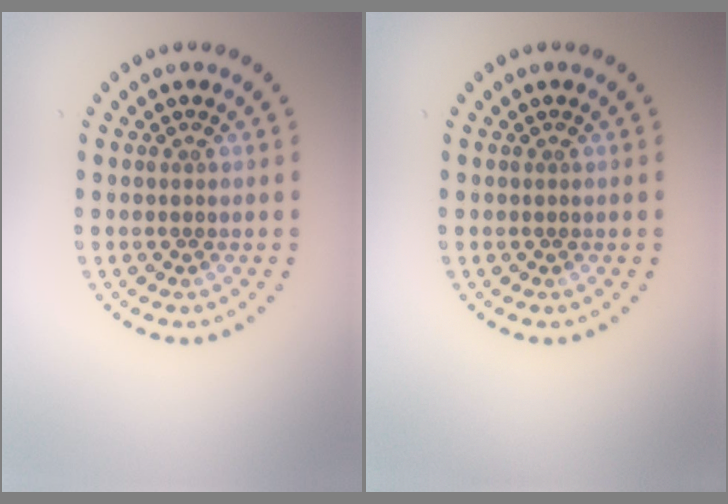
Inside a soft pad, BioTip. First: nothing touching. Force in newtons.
{"total": 0.0}